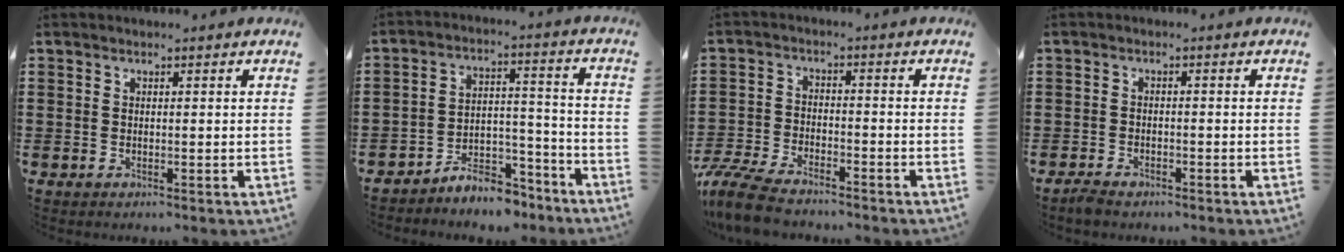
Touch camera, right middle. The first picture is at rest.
{"total": 6.7, "force": [-6.5, 1.5, 1.1], "torque": [-0.010, 0.024, -0.124]}
{"total": 7.0, "force": [-6.3, 1.3, 2.8], "torque": [-0.078, 0.001, -0.128]}
{"total": 1.6, "force": [-1.5, 0.5, 0.4], "torque": [-0.011, 0.002, -0.031]}